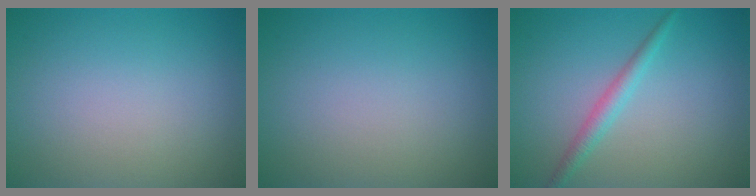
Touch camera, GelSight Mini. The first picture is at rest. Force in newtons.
{"total": 0.0}
{"total": 1.9, "press": 1.9, "slide": 0.1}